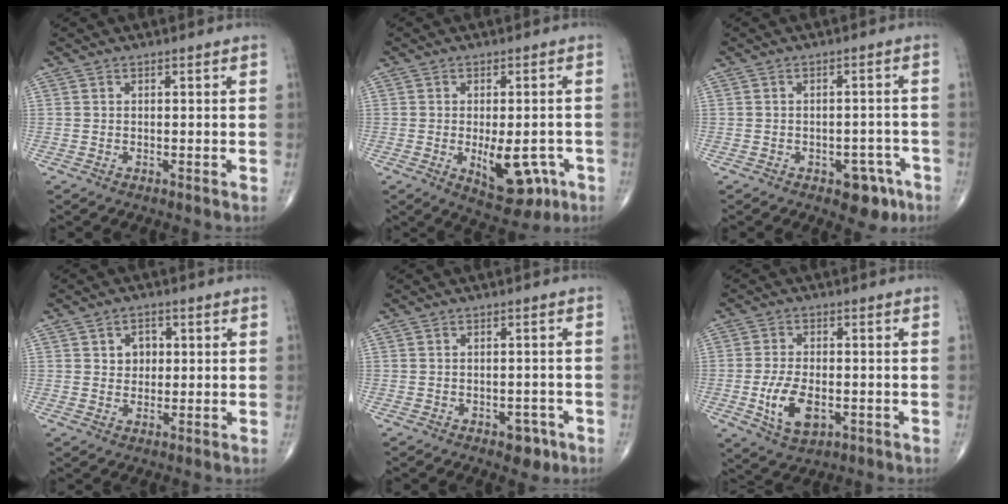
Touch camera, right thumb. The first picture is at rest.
{"total": 10.0, "force": [-2.9, 4.9, 8.2], "torque": [-0.090, 0.000, -0.028]}
{"total": 5.6, "force": [-3.1, 3.3, 3.3], "torque": [-0.014, 0.025, -0.035]}
{"total": 4.0, "force": [1.0, 3.2, 2.2], "torque": [-0.011, 0.000, 0.013]}
{"total": 3.5, "force": [-1.9, 2.1, 2.0], "torque": [-0.006, 0.010, -0.021]}
{"total": 8.5, "force": [-2.2, 4.6, 6.8], "torque": [-0.124, 0.000, -0.033]}